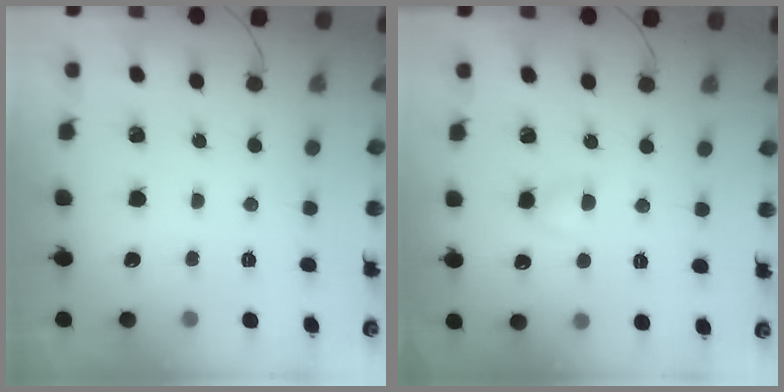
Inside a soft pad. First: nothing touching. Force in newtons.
{"total": 2.7, "press": 2.5, "slide": 1.0}